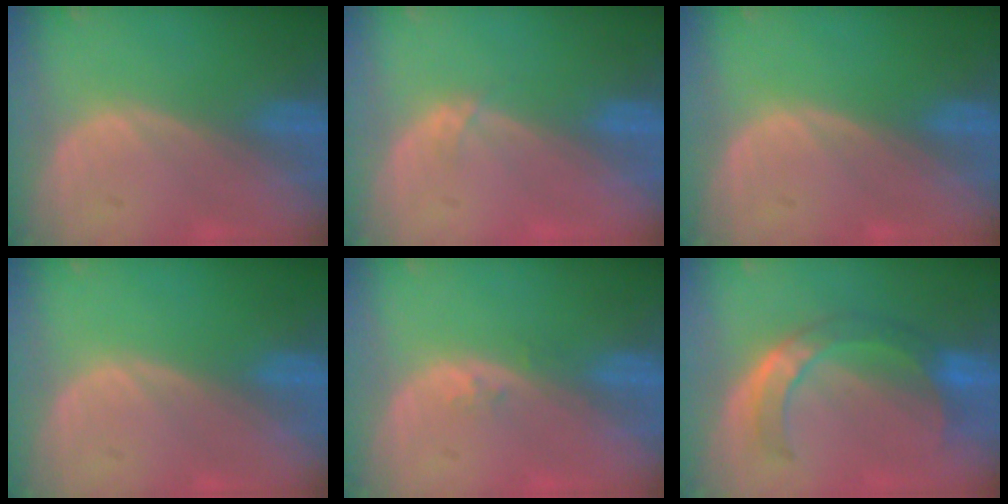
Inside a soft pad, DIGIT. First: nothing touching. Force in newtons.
{"total": 1.2, "press": 0.9, "slide": 0.7}
{"total": 0.0}
{"total": 0.0}
{"total": 1.1, "press": 0.8, "slide": 0.7}
{"total": 6.9, "press": 6.7, "slide": 1.4}